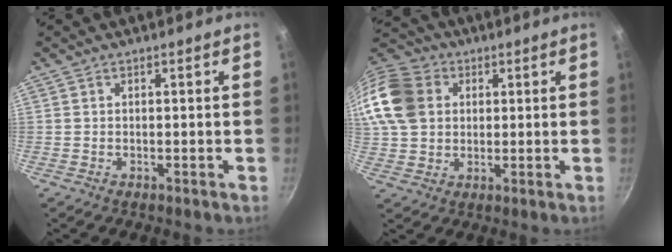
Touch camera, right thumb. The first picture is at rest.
{"total": 18.4, "force": [4.2, 15.0, 9.9], "torque": [-0.219, 0.027, 0.071]}